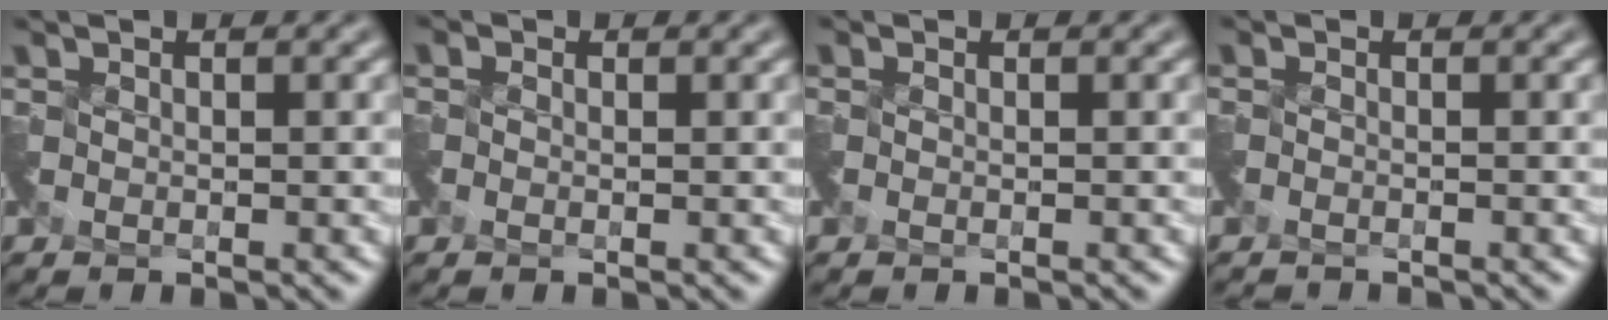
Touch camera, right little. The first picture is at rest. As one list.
[{"total": 1.1, "force": [-0.6, -0.1, -0.9], "torque": [0.015, -0.004, -0.009]}, {"total": 0.7, "force": [-0.6, -0.1, -0.4], "torque": [0.006, -0.007, -0.012]}, {"total": 1.7, "force": [-1.6, -0.2, -0.6], "torque": [0.010, -0.018, -0.032]}]